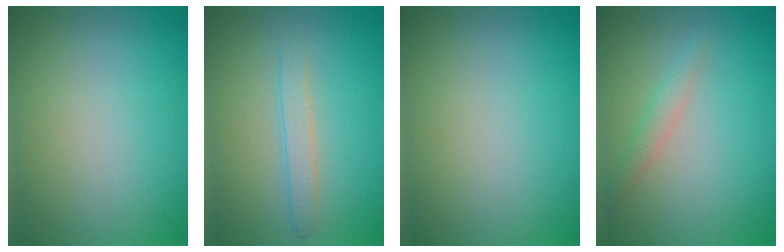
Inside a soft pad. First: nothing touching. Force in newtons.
{"total": 1.8, "press": 1.8, "slide": 0.1}
{"total": 0.0}
{"total": 1.5, "press": 1.5, "slide": 0.1}